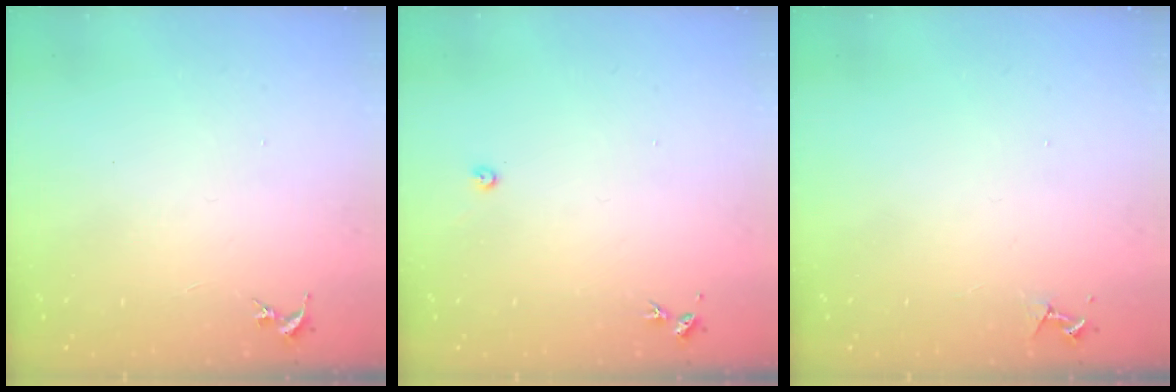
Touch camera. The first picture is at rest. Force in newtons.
{"total": 2.2, "press": 2.2, "slide": 0.3}
{"total": 3.5, "press": 3.5, "slide": 0.6}